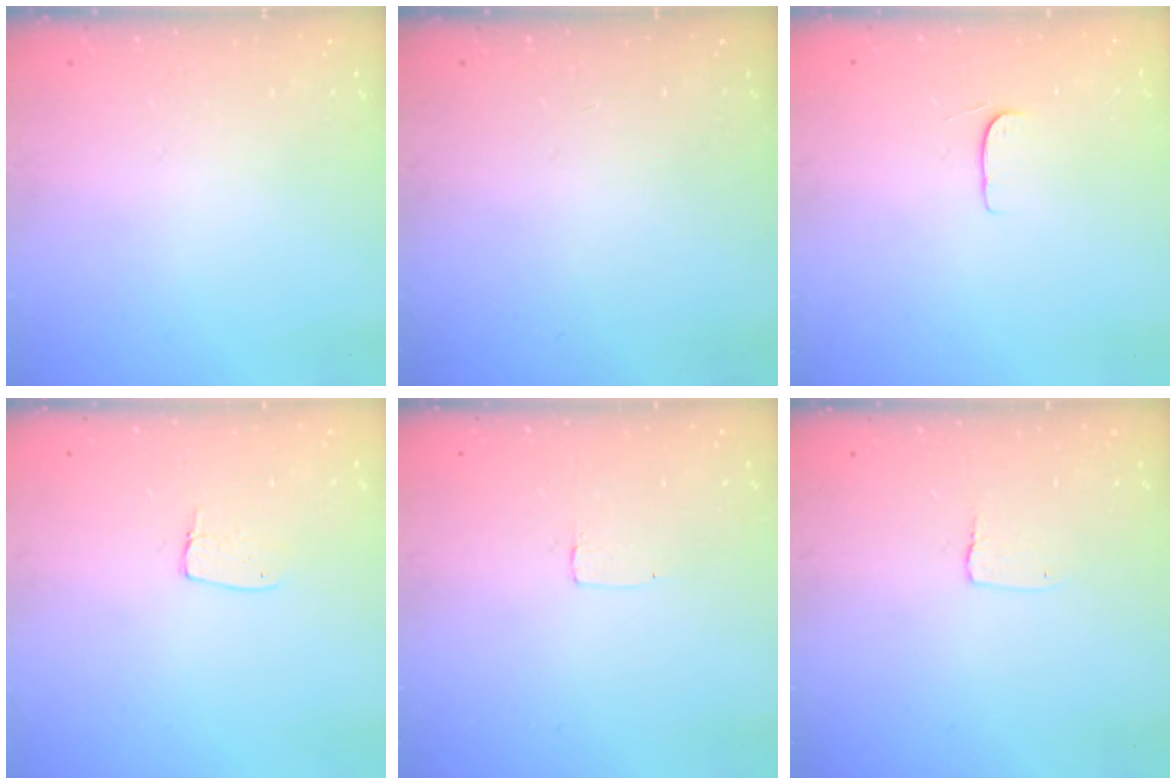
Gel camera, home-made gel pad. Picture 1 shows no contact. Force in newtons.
{"total": 0.0}
{"total": 5.1, "press": 5.1, "slide": 0.4}
{"total": 5.5, "press": 5.5, "slide": 0.3}
{"total": 2.6, "press": 2.6, "slide": 0.2}
{"total": 3.2, "press": 3.2, "slide": 0.3}